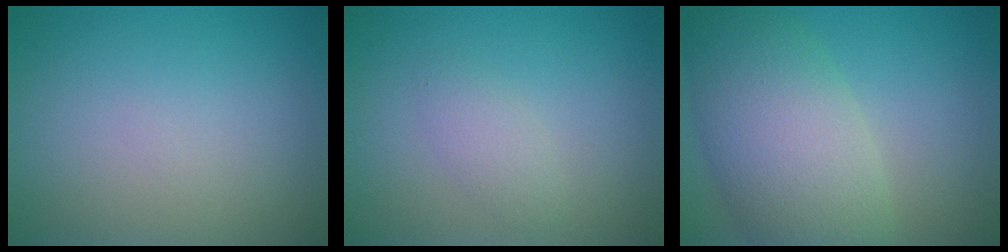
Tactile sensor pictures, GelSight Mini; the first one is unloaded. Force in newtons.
{"total": 1.7, "press": 1.6, "slide": 0.0}
{"total": 8.6, "press": 8.6, "slide": 0.7}